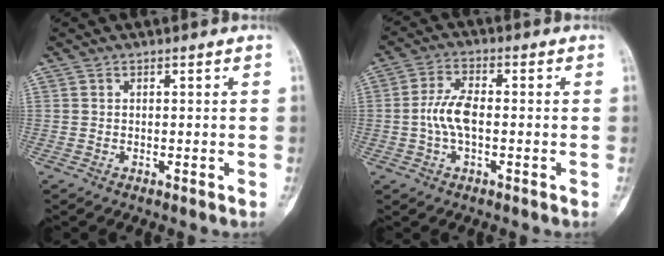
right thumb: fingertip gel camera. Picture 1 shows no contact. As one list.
[{"total": 6.5, "force": [-0.6, 2.6, 6.0], "torque": [-0.137, 0.013, -0.015]}]